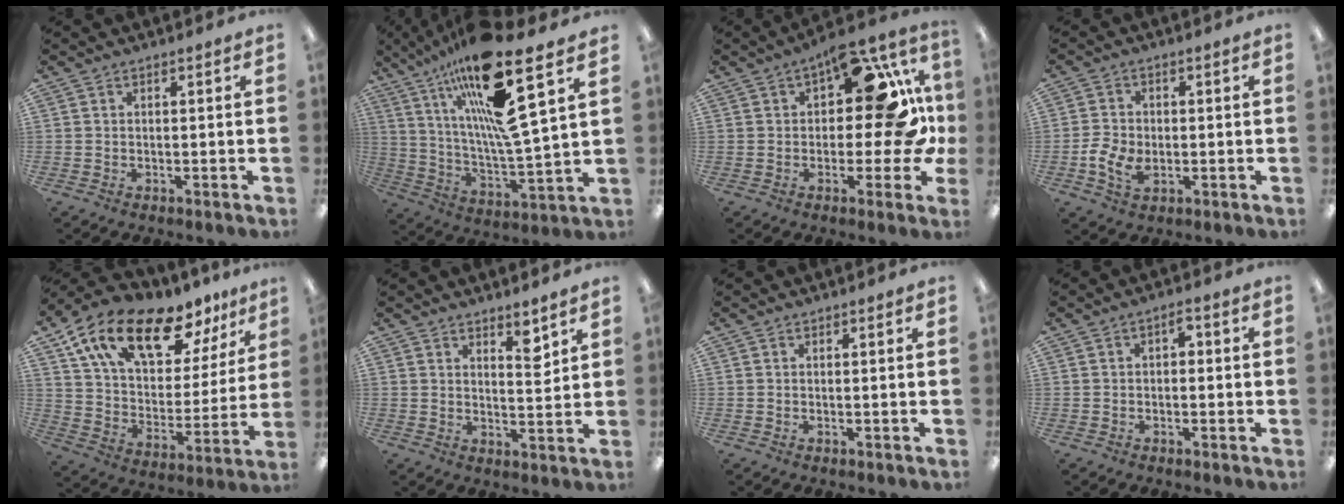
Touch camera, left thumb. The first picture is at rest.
{"total": 22.6, "force": [14.2, 3.5, 17.2], "torque": [-0.311, -0.080, 0.224]}
{"total": 18.6, "force": [4.4, 8.4, 15.9], "torque": [-0.208, -0.021, 0.063]}
{"total": 6.4, "force": [-1.7, 4.7, 4.0], "torque": [-0.083, 0.010, -0.029]}
{"total": 18.9, "force": [13.2, 8.3, 10.6], "torque": [-0.198, -0.078, 0.234]}
{"total": 4.9, "force": [4.0, 1.2, 2.4], "torque": [-0.018, -0.034, 0.064]}
{"total": 0.0}
{"total": 2.4, "force": [-0.1, 1.5, 1.9], "torque": [-0.030, 0.008, -0.007]}